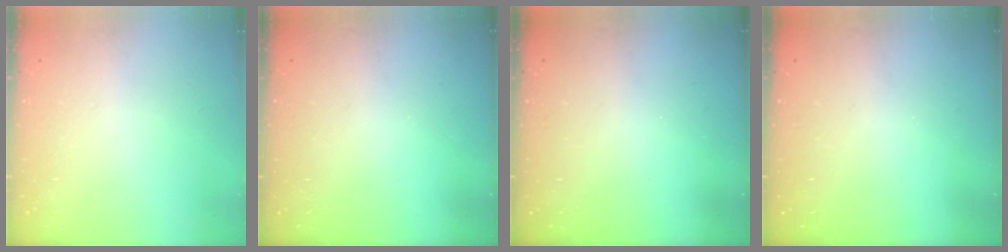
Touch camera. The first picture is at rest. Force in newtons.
{"total": 3.0, "press": 3.0, "slide": 0.3}
{"total": 2.9, "press": 2.7, "slide": 0.8}
{"total": 3.1, "press": 3.1, "slide": 0.1}